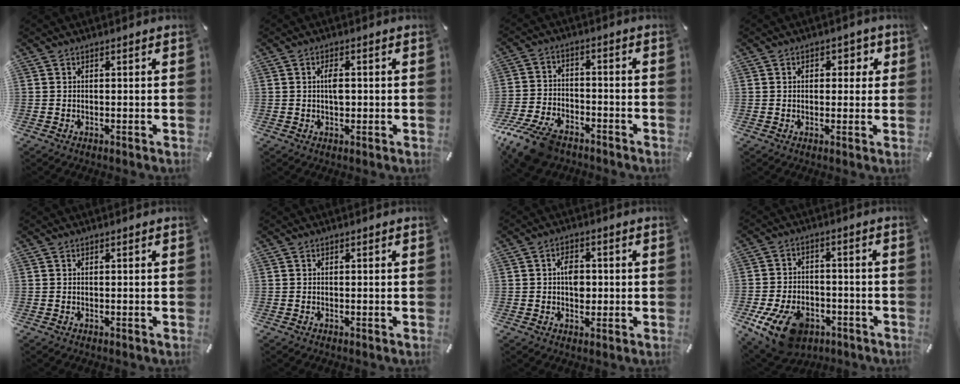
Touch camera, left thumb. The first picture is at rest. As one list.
[{"total": 3.2, "force": [0.2, 1.7, 2.7], "torque": [-0.046, 0.001, 0.000]}, {"total": 11.1, "force": [-7.9, 5.7, 5.3], "torque": [-0.104, 0.041, -0.148]}, {"total": 3.5, "force": [0.5, 2.5, 2.4], "torque": [-0.019, -0.003, -0.003]}, {"total": 0.0}, {"total": 0.0}, {"total": 4.9, "force": [0.0, 3.6, 3.4], "torque": [-0.040, -0.001, -0.005]}, {"total": 13.5, "force": [-7.0, 8.5, 7.9], "torque": [-0.147, 0.040, -0.118]}]